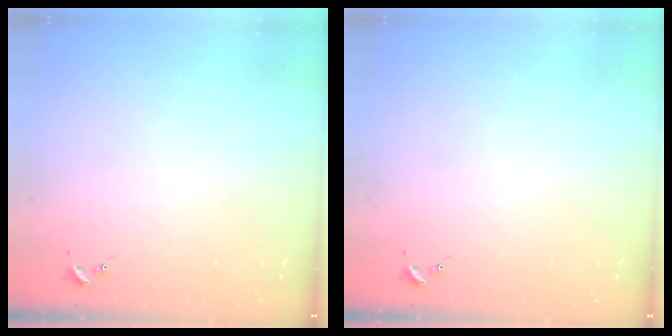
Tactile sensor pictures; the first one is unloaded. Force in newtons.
{"total": 0.0}